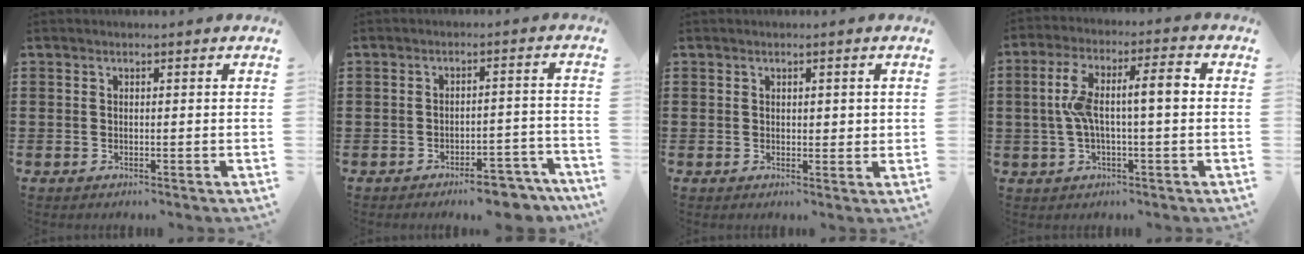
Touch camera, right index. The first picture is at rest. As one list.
[{"total": 5.7, "force": [-5.3, 0.9, 1.9], "torque": [-0.025, 0.008, -0.098]}, {"total": 1.1, "force": [0.4, 0.8, 0.6], "torque": [-0.006, 0.004, 0.004]}, {"total": 8.3, "force": [0.2, 2.3, 7.9], "torque": [-0.154, 0.012, -0.003]}]